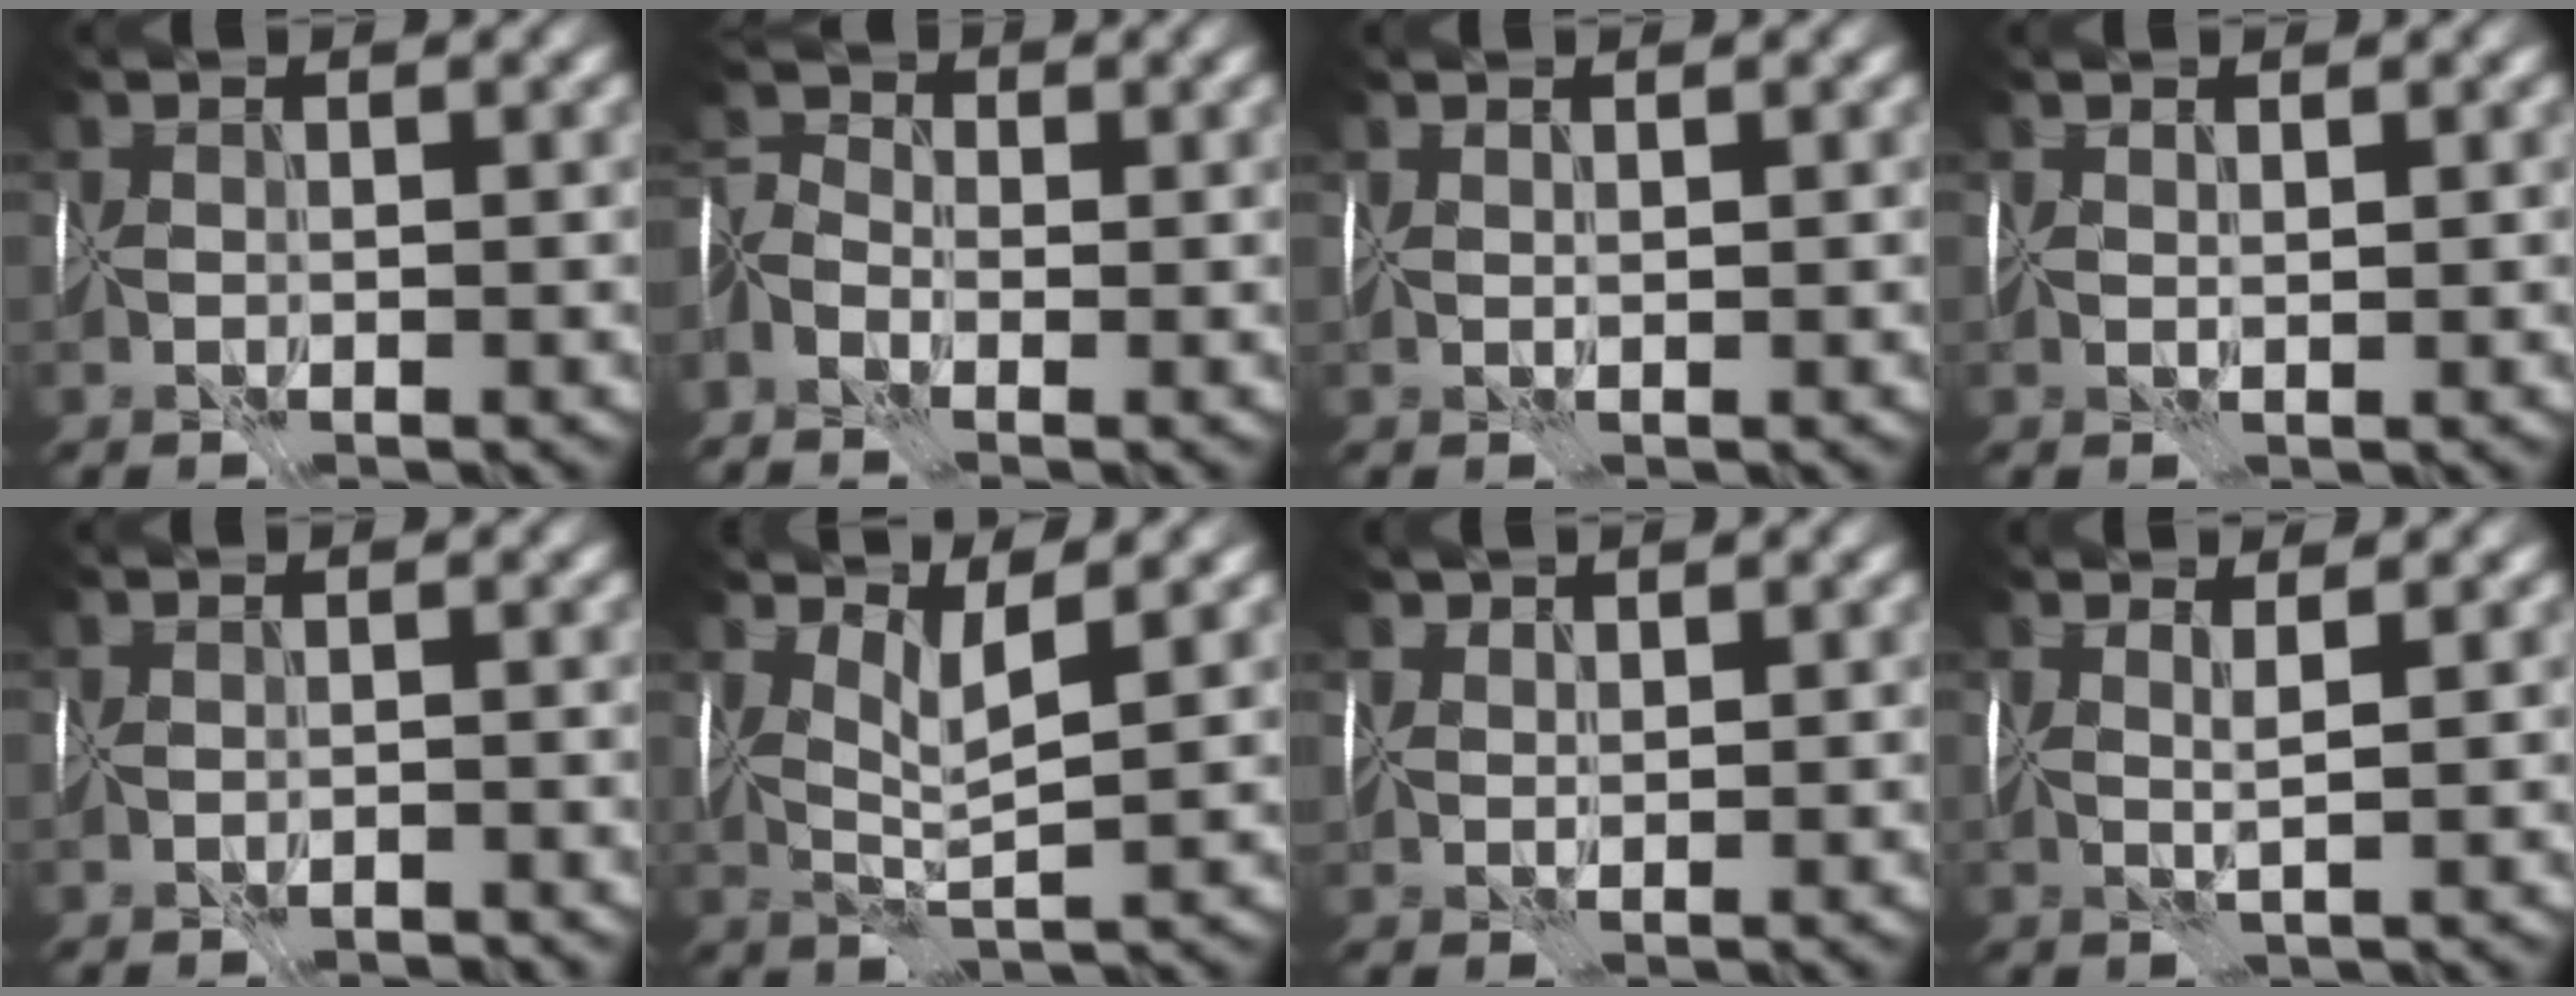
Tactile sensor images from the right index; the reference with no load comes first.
{"total": 4.2, "force": [-2.5, 2.4, 2.3], "torque": [-0.045, -0.006, -0.039]}
{"total": 1.5, "force": [1.2, -0.7, -0.5], "torque": [0.010, 0.011, 0.028]}
{"total": 1.4, "force": [1.2, -0.5, -0.3], "torque": [0.007, 0.008, 0.029]}
{"total": 1.4, "force": [-1.4, 0.1, 0.2], "torque": [0.005, -0.003, -0.024]}
{"total": 2.9, "force": [2.5, -0.8, 1.3], "torque": [-0.029, -0.002, 0.055]}
{"total": 2.2, "force": [2.2, 0.1, -0.6], "torque": [0.015, 0.009, 0.047]}
{"total": 2.1, "force": [1.7, -1.2, 0.2], "torque": [0.000, 0.005, 0.034]}